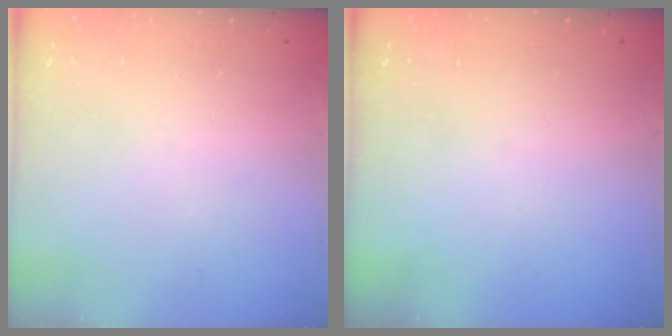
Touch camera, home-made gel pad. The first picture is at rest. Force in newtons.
{"total": 0.0}